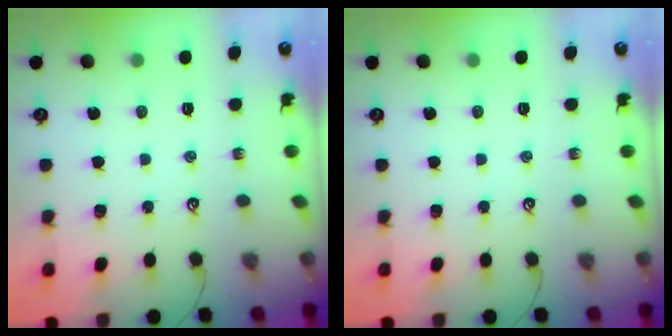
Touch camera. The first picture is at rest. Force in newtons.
{"total": 0.0}